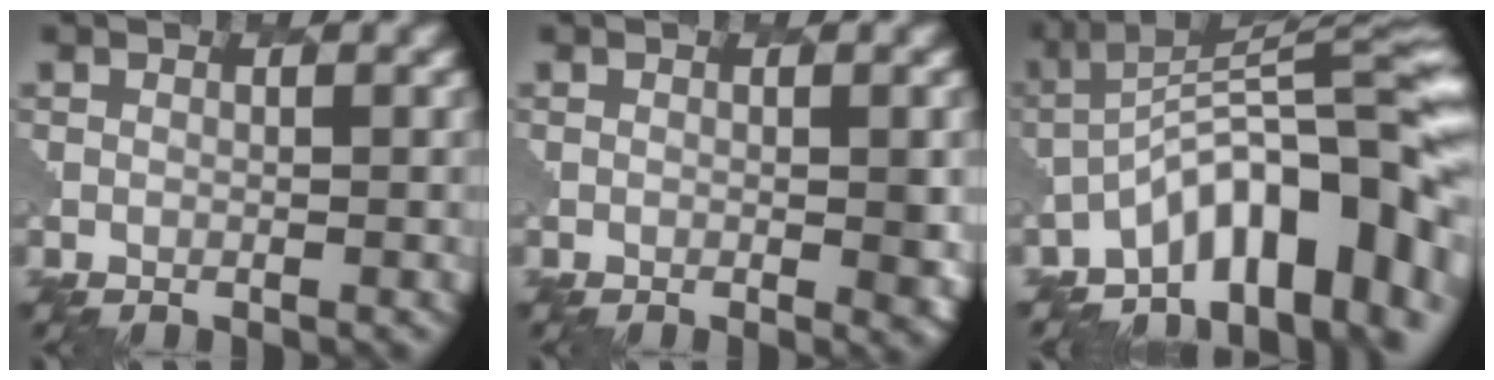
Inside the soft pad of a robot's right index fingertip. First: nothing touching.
{"total": 1.9, "force": [0.1, 0.4, 1.9], "torque": [-0.027, -0.003, 0.003]}
{"total": 12.6, "force": [-6.2, 4.3, 10.1], "torque": [-0.138, 0.023, -0.104]}